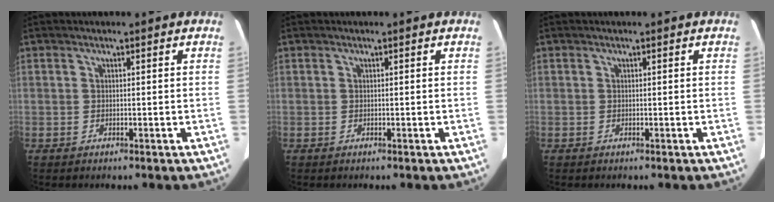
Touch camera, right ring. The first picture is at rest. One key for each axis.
{"total": 0.0}
{"total": 0.0}